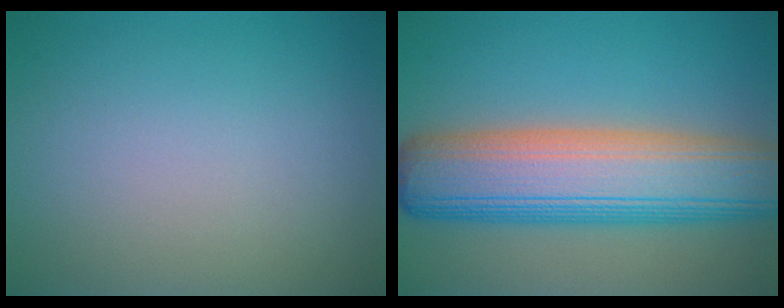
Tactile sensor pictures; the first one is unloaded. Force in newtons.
{"total": 11.6, "press": 11.6, "slide": 0.3}